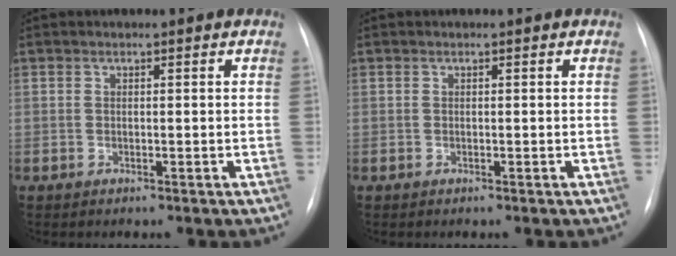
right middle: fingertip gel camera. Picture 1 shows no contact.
{"total": 0.0}